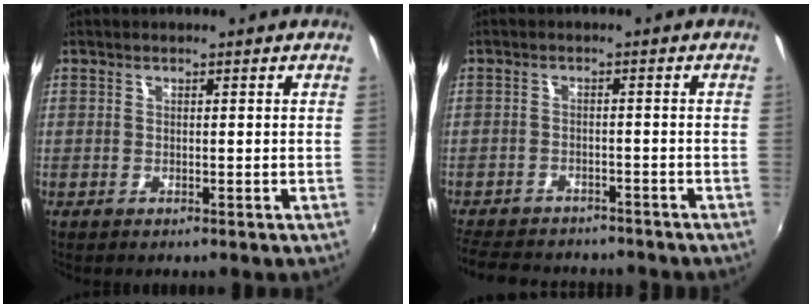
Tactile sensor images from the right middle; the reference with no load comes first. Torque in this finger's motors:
{"motor_torque": [1.16, -0.98, 0.21, 0.10]}